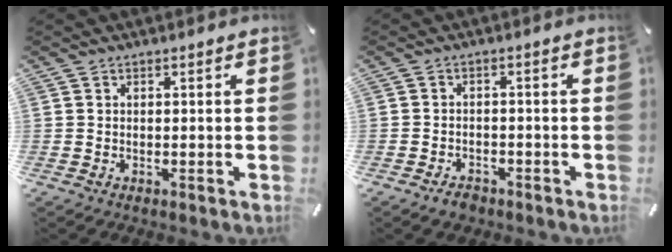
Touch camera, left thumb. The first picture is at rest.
{"total": 2.6, "force": [-2.1, 1.4, 0.9], "torque": [-0.016, 0.012, -0.042]}